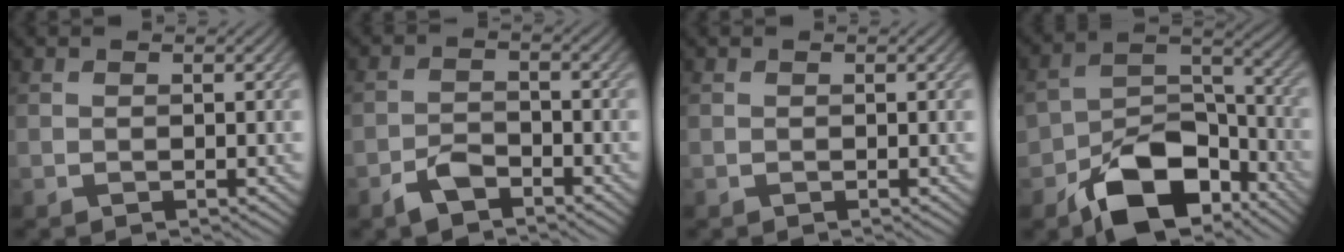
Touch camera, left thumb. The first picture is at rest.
{"total": 3.1, "force": [-2.3, 1.5, 1.5], "torque": [-0.028, 0.003, -0.050]}
{"total": 0.0}
{"total": 12.7, "force": [-7.8, 7.2, 7.0], "torque": [-0.115, -0.015, -0.143]}